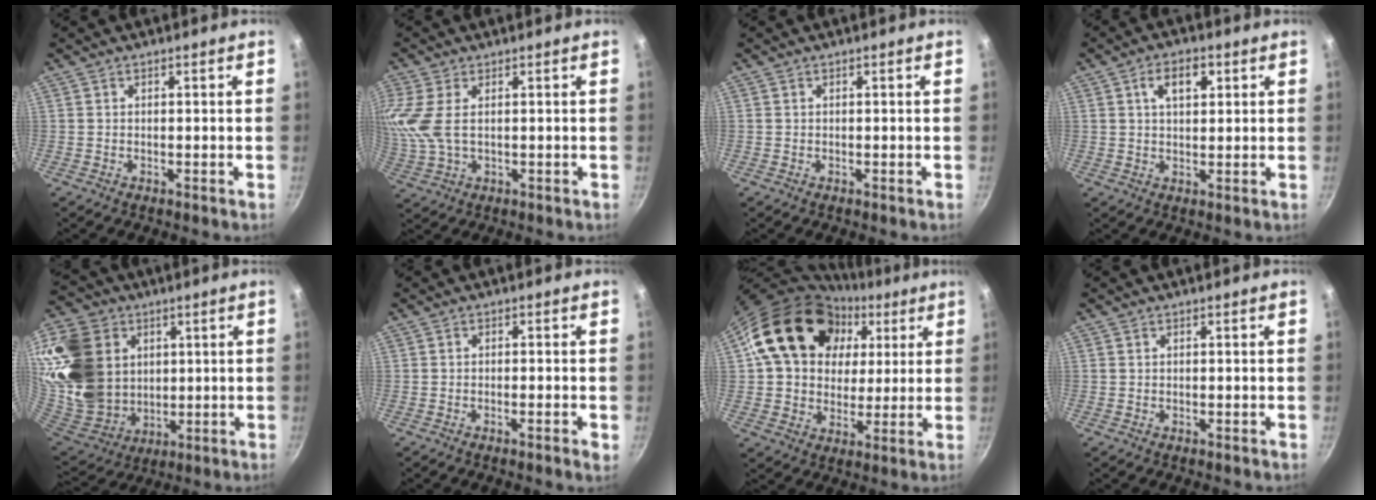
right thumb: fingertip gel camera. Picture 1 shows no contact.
{"total": 8.0, "force": [1.5, 4.1, 6.7], "torque": [-0.151, 0.000, 0.033]}
{"total": 0.0}
{"total": 5.7, "force": [2.1, 3.3, 4.2], "torque": [-0.053, 0.001, 0.031]}
{"total": 26.0, "force": [8.0, 20.1, 14.5], "torque": [-0.301, -0.014, 0.168]}
{"total": 2.0, "force": [-0.9, 0.2, 1.8], "torque": [-0.031, 0.004, -0.016]}
{"total": 20.9, "force": [7.1, 16.2, 11.1], "torque": [-0.165, 0.013, 0.122]}
{"total": 0.0}